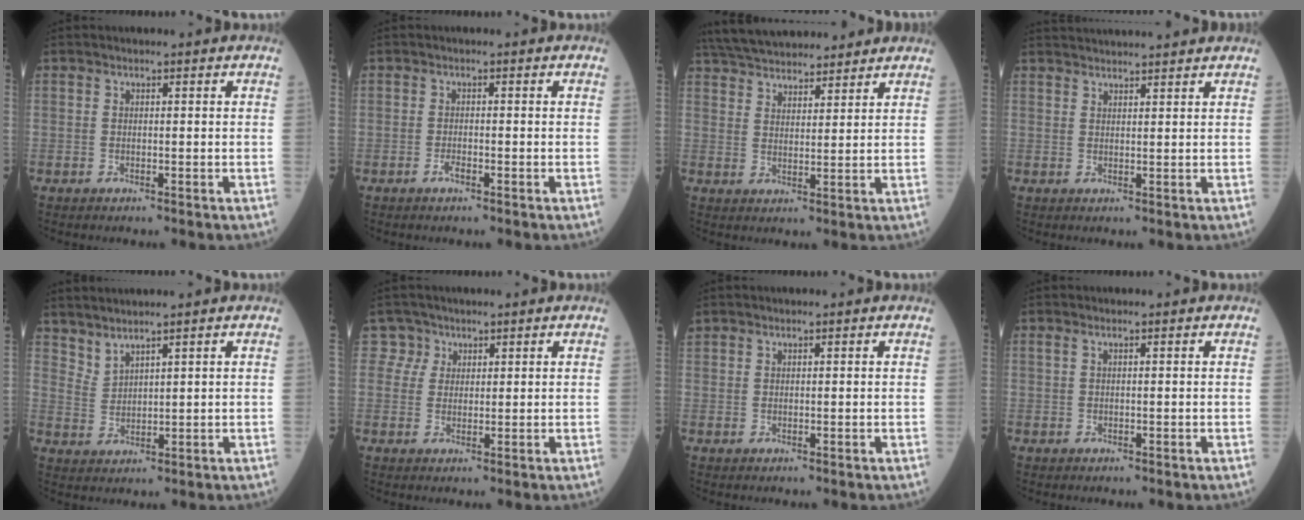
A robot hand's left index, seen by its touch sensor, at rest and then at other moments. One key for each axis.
{"total": 1.1, "fx": -0.8, "fy": 0.2, "fz": 0.7, "tx": -0.014, "ty": 0.001, "tz": -0.016}
{"total": 15.6, "fx": 14.0, "fy": 4.0, "fz": 5.5, "tx": -0.100, "ty": 0.045, "tz": 0.224}
{"total": 8.4, "fx": 8.0, "fy": -0.3, "fz": 2.3, "tx": -0.036, "ty": 0.032, "tz": 0.108}
{"total": 3.1, "fx": 3.0, "fy": 0.1, "fz": 0.8, "tx": -0.022, "ty": 0.004, "tz": 0.067}
{"total": 2.5, "fx": 1.5, "fy": 2.0, "fz": -0.6, "tx": 0.022, "ty": 0.007, "tz": 0.022}
{"total": 0.7, "fx": 0.6, "fy": 0.3, "fz": 0.0, "tx": -0.009, "ty": 0.010, "tz": 0.017}
{"total": 0.5, "fx": 0.3, "fy": -0.1, "fz": 0.4, "tx": -0.017, "ty": 0.011, "tz": 0.011}